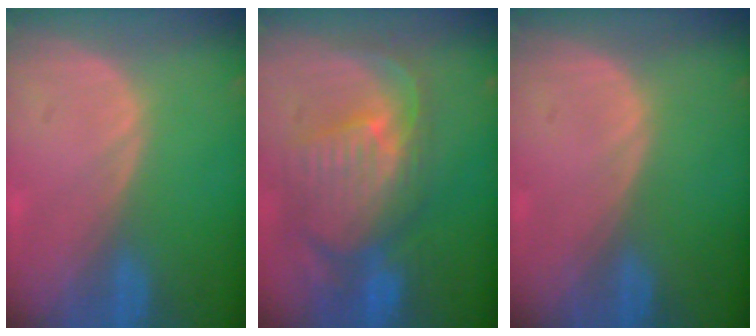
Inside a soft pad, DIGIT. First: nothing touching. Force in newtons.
{"total": 11.1, "press": 9.7, "slide": 5.4}
{"total": 0.0}